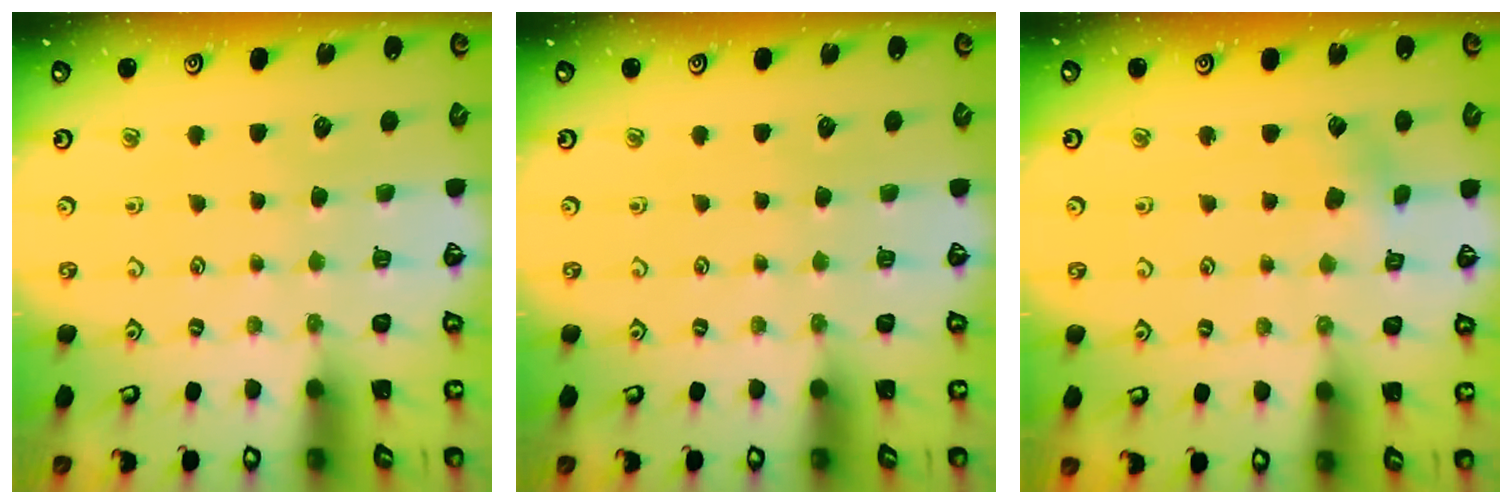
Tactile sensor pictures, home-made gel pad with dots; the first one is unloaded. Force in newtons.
{"total": 0.0}
{"total": 3.0, "press": 3.0, "slide": 0.4}